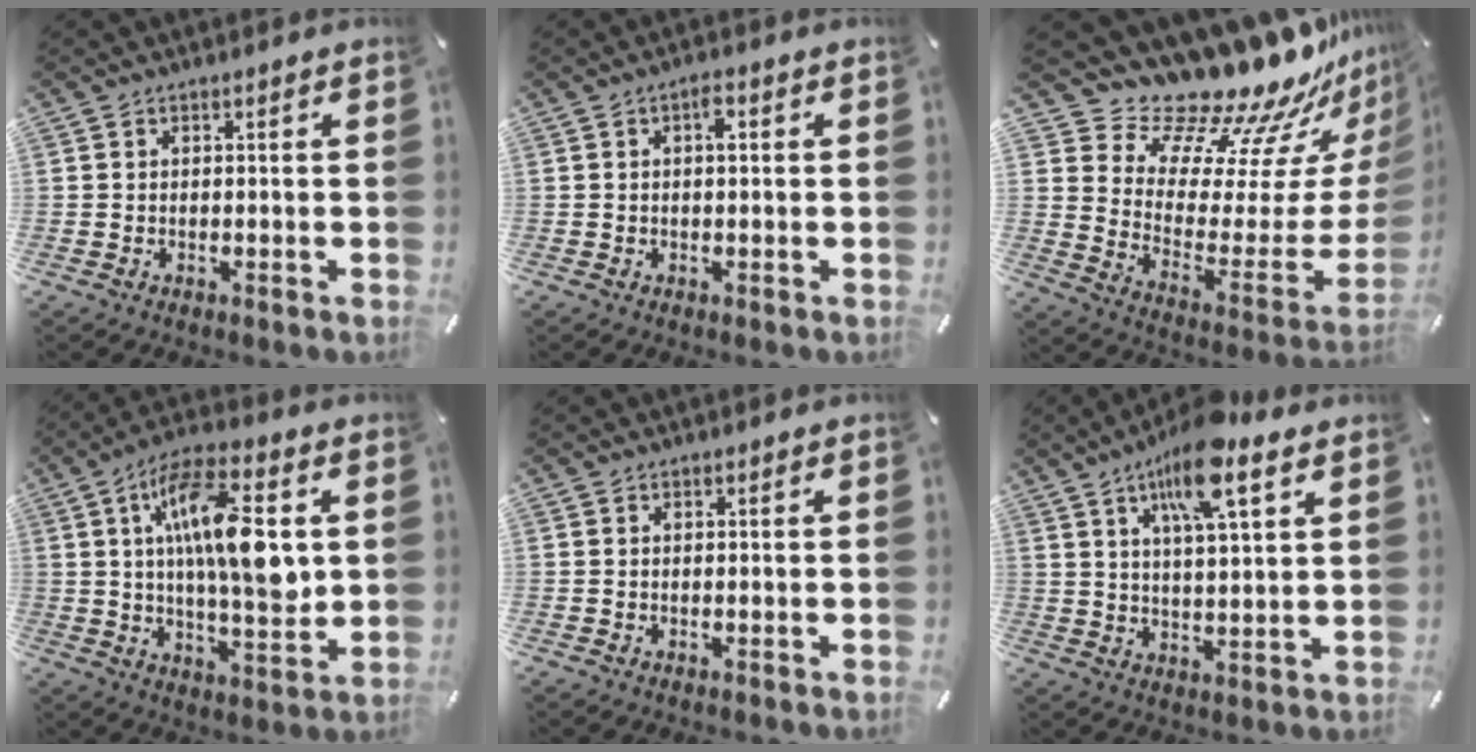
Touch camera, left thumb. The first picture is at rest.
{"total": 2.4, "force": [0.5, 1.0, 2.1], "torque": [-0.028, 0.002, 0.002]}
{"total": 21.4, "force": [20.0, 6.4, 4.4], "torque": [-0.065, -0.195, 0.343]}
{"total": 18.0, "force": [4.0, 6.7, 16.2], "torque": [-0.281, -0.003, 0.061]}
{"total": 0.0}
{"total": 13.6, "force": [8.7, 3.8, 9.8], "torque": [-0.166, -0.027, 0.146]}